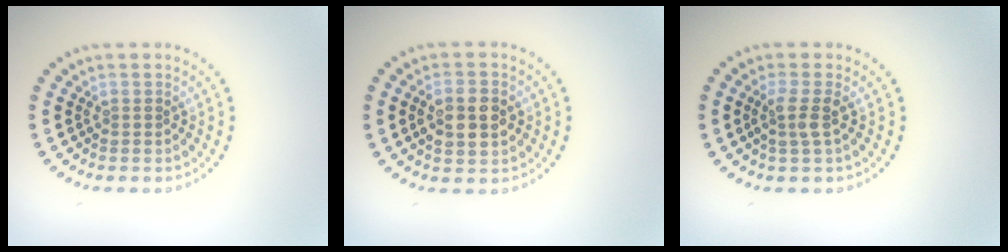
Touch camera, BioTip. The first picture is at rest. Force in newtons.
{"total": 3.4, "press": 3.4, "slide": 0.2}
{"total": 1.9, "press": 1.5, "slide": 1.2}